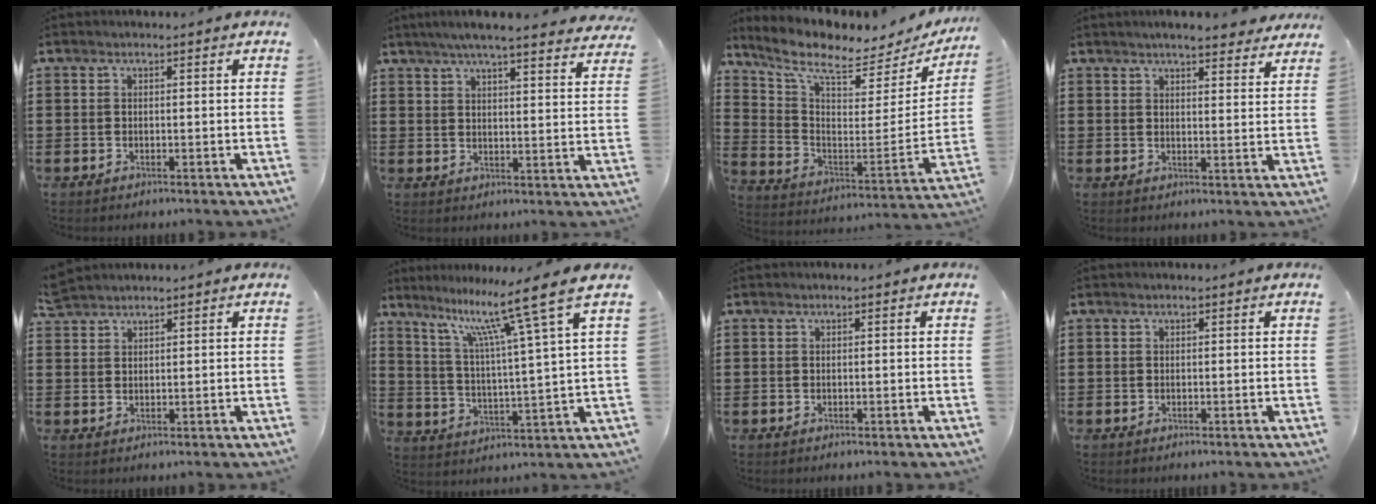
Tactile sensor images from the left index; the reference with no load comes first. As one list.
[{"total": 5.6, "force": [5.0, -0.1, 2.4], "torque": [-0.063, -0.019, 0.088]}, {"total": 7.6, "force": [6.2, 1.8, 4.1], "torque": [-0.110, -0.053, 0.102]}, {"total": 4.5, "force": [4.3, 0.2, 1.6], "torque": [-0.043, -0.009, 0.078]}, {"total": 2.3, "force": [2.3, 0.3, 0.2], "torque": [-0.010, -0.001, 0.046]}, {"total": 12.2, "force": [8.3, -0.4, 9.0], "torque": [-0.174, -0.045, 0.123]}, {"total": 0.0}, {"total": 0.0}]